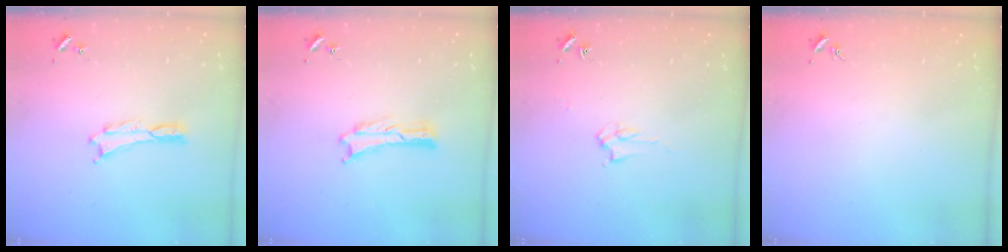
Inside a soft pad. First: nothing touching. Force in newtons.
{"total": 0.0}
{"total": 2.8, "press": 2.8, "slide": 0.4}
{"total": 0.0}